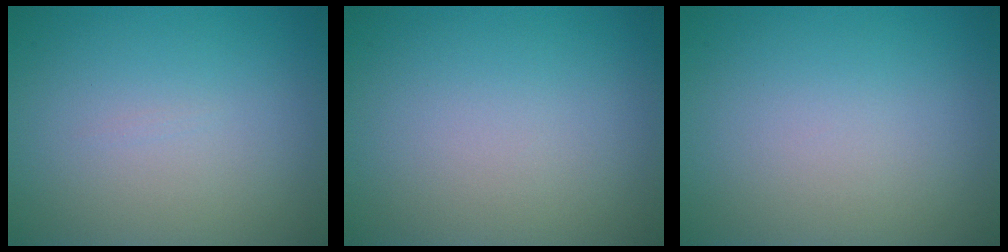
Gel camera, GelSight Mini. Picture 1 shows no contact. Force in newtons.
{"total": 0.0}
{"total": 0.0}